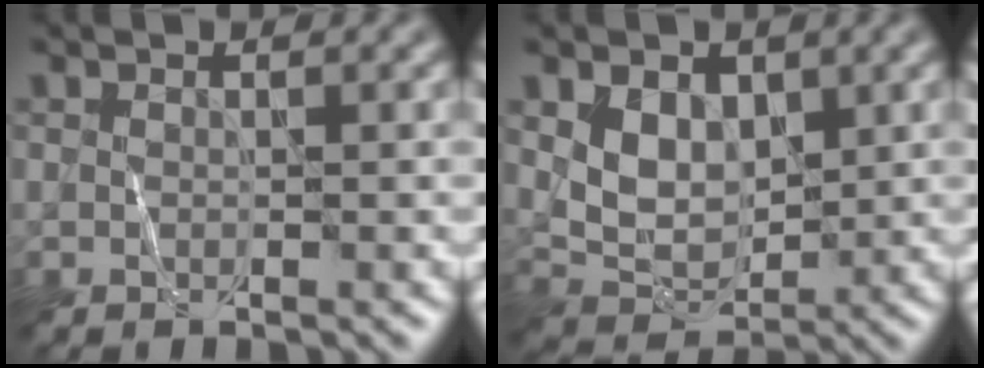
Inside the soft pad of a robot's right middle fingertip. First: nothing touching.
{"total": 4.0, "force": [1.2, 2.9, 2.5], "torque": [-0.051, -0.010, 0.024]}